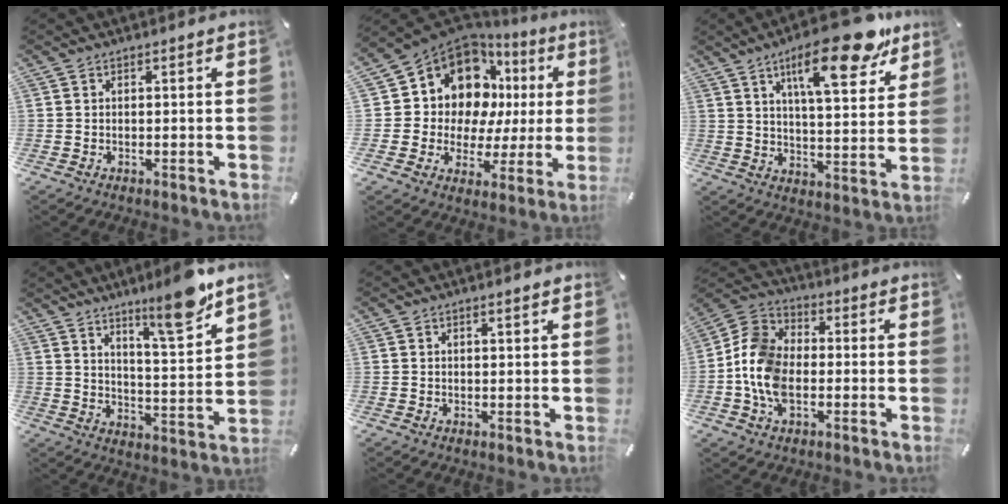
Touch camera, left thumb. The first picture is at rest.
{"total": 13.1, "force": [6.9, 9.9, 5.1], "torque": [-0.101, -0.071, 0.129]}
{"total": 20.0, "force": [12.2, 6.7, 14.4], "torque": [-0.214, -0.056, 0.188]}
{"total": 12.4, "force": [10.0, 1.5, 7.2], "torque": [-0.103, -0.076, 0.165]}
{"total": 1.1, "force": [0.7, 0.1, 0.8], "torque": [-0.015, 0.000, 0.011]}
{"total": 11.2, "force": [-2.8, 7.9, 7.4], "torque": [-0.170, 0.017, -0.052]}